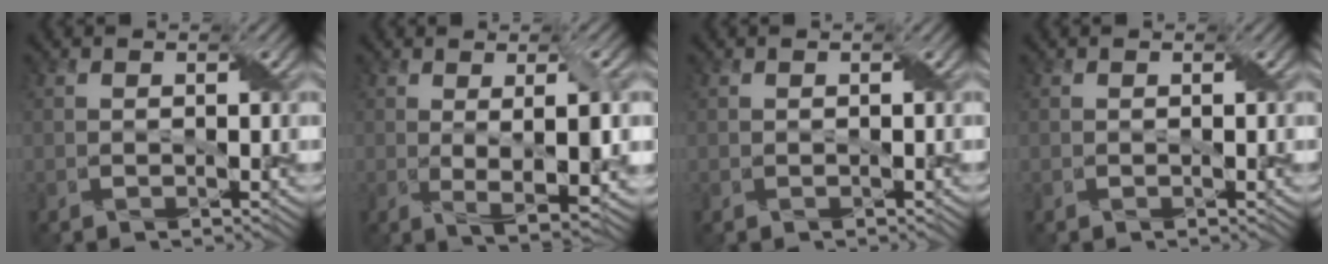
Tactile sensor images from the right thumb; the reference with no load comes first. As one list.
[{"total": 6.3, "force": [0.4, 1.5, 6.1], "torque": [-0.101, -0.008, 0.014]}, {"total": 0.0}, {"total": 0.0}]